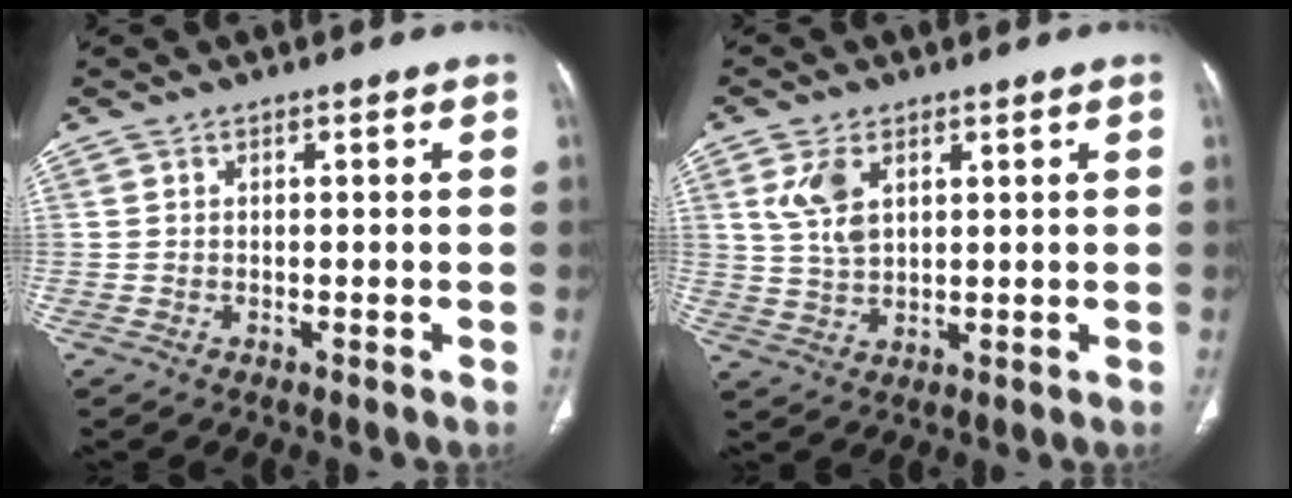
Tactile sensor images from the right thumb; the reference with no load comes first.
{"total": 6.3, "force": [2.6, 3.6, 4.5], "torque": [-0.088, -0.006, 0.060]}